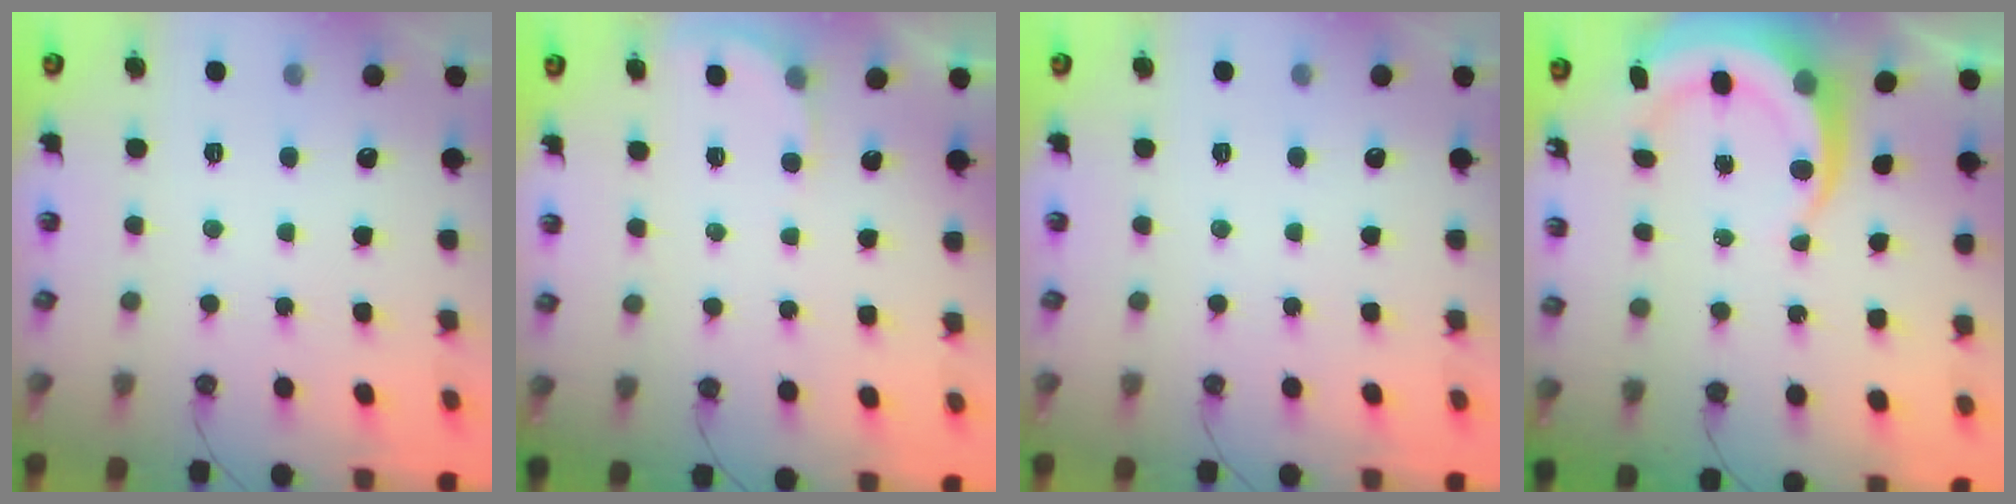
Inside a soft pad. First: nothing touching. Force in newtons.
{"total": 2.6, "press": 2.6, "slide": 0.1}
{"total": 0.0}
{"total": 8.1, "press": 7.9, "slide": 1.5}